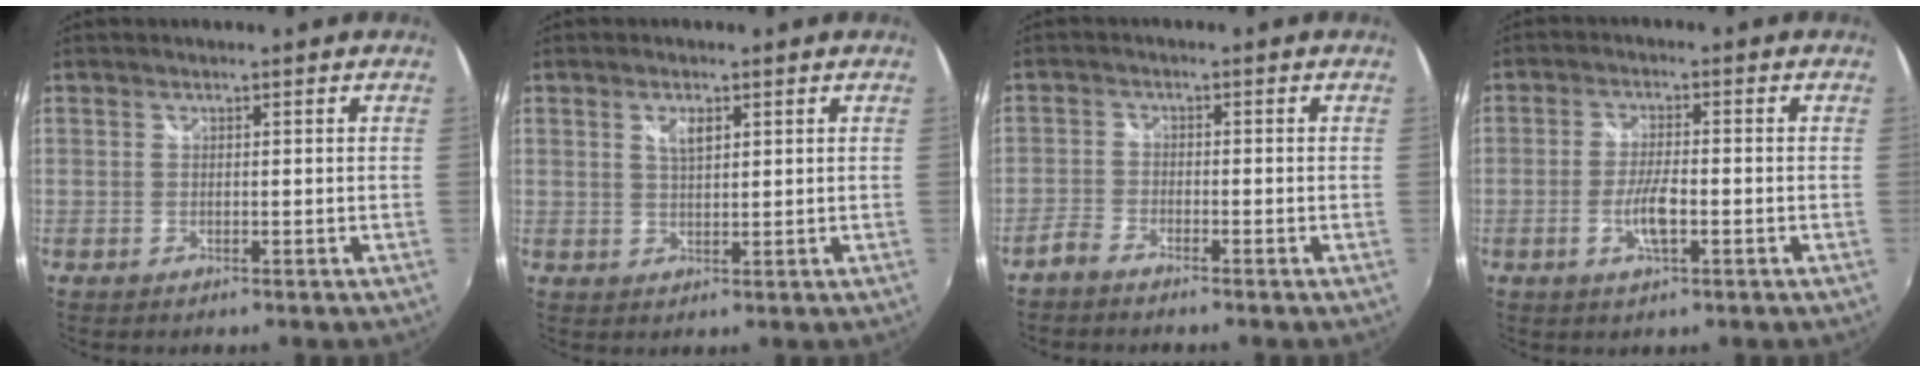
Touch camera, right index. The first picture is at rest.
{"total": 3.1, "force": [1.5, 1.4, 2.4], "torque": [-0.040, 0.000, 0.026]}
{"total": 2.6, "force": [-2.3, 0.9, 0.7], "torque": [-0.028, 0.004, -0.049]}
{"total": 5.1, "force": [-1.5, 1.3, 4.7], "torque": [-0.095, -0.005, -0.029]}